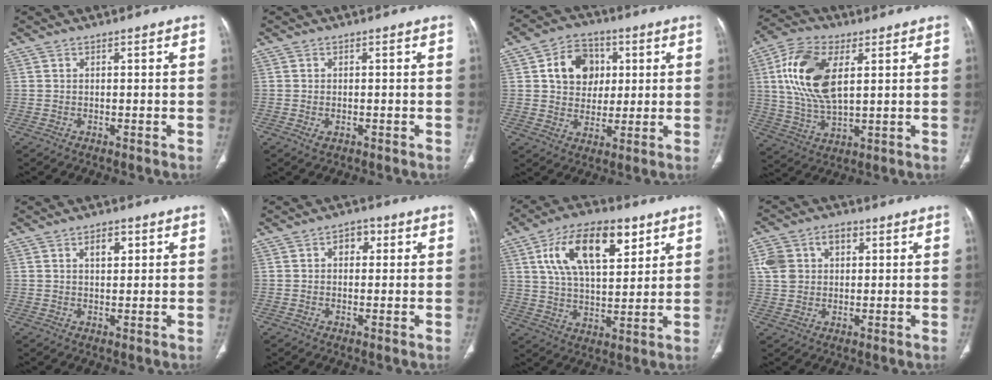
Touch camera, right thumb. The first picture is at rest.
{"total": 1.4, "force": [-0.5, 0.8, 1.0], "torque": [-0.020, 0.003, -0.002]}
{"total": 10.9, "force": [2.8, 8.8, 5.9], "torque": [-0.058, 0.001, 0.045]}
{"total": 15.5, "force": [4.1, 7.8, 12.7], "torque": [-0.256, -0.004, 0.080]}
{"total": 3.6, "force": [1.5, 2.0, 2.6], "torque": [-0.031, -0.004, 0.023]}
{"total": 3.5, "force": [0.9, 2.6, 2.2], "torque": [-0.013, 0.006, 0.008]}
{"total": 17.0, "force": [7.4, 8.2, 13.0], "torque": [-0.198, -0.015, 0.130]}
{"total": 8.7, "force": [2.5, 6.6, 5.0], "torque": [-0.075, 0.011, 0.046]}